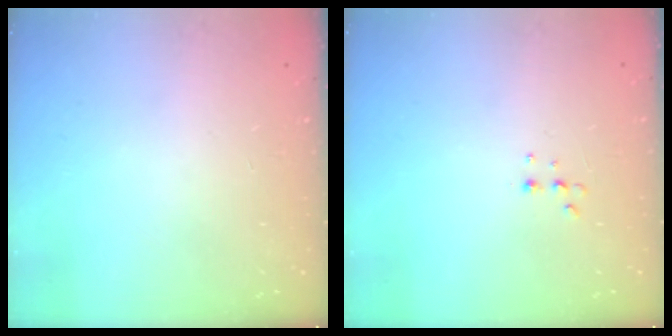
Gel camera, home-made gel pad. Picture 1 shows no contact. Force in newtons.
{"total": 4.4, "press": 4.3, "slide": 1.0}